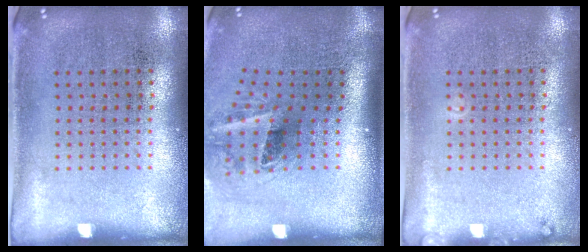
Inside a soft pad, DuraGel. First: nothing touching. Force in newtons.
{"total": 2.2, "press": 1.3, "slide": 1.7}
{"total": 0.7, "press": 0.7, "slide": 0.1}